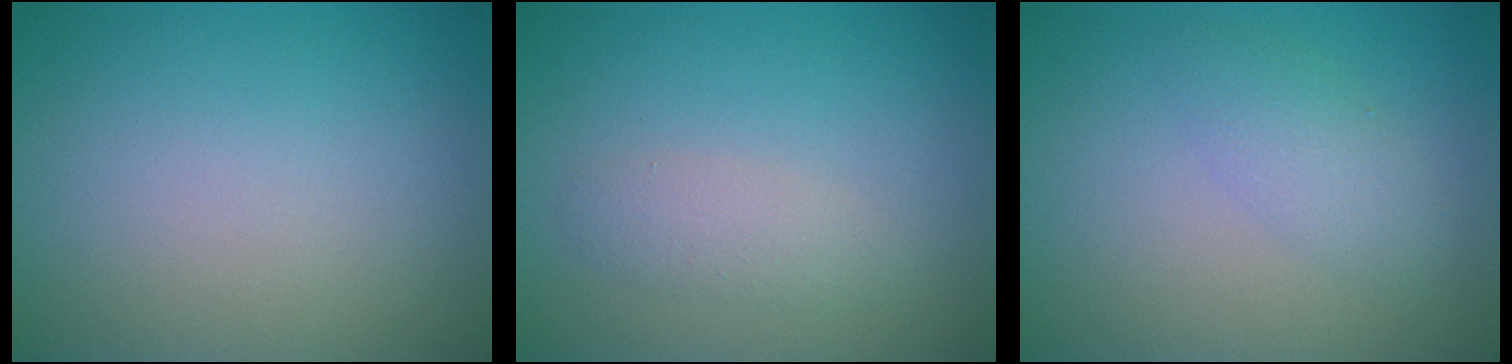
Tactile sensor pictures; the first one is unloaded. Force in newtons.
{"total": 1.7, "press": 1.7, "slide": 0.1}
{"total": 2.2, "press": 2.2, "slide": 0.1}